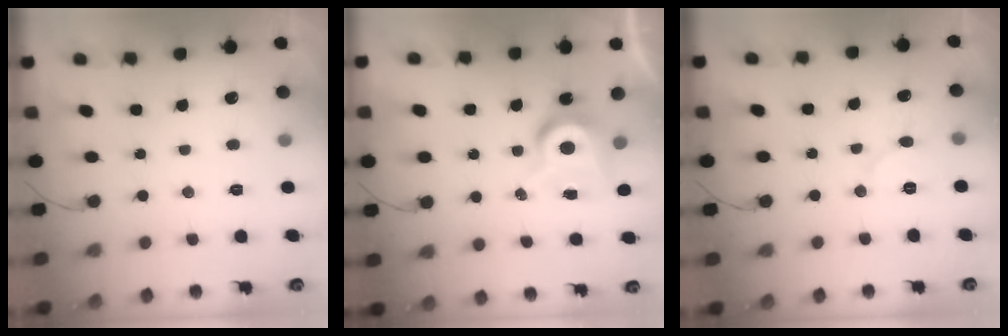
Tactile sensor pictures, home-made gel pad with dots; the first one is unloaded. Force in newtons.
{"total": 7.8, "press": 7.8, "slide": 0.2}
{"total": 5.0, "press": 4.9, "slide": 0.5}